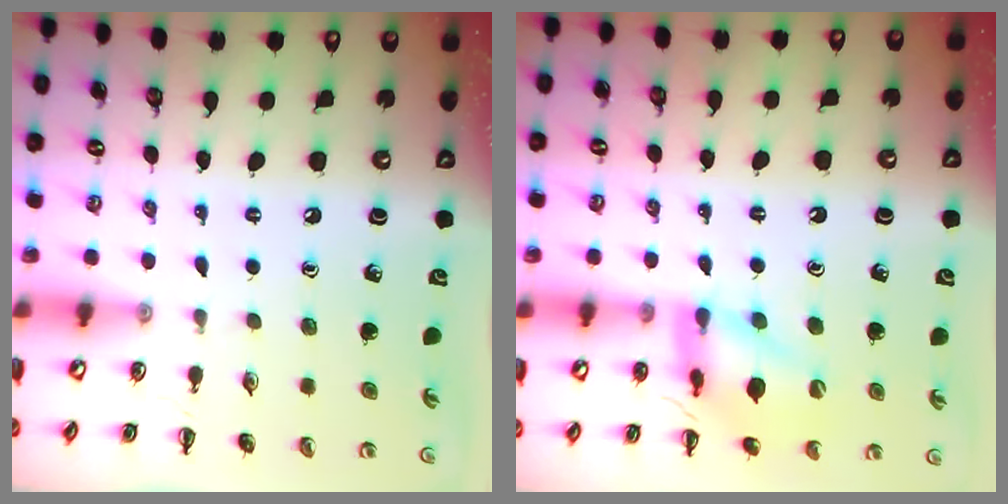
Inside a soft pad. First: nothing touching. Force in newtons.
{"total": 14.7, "press": 14.6, "slide": 1.4}